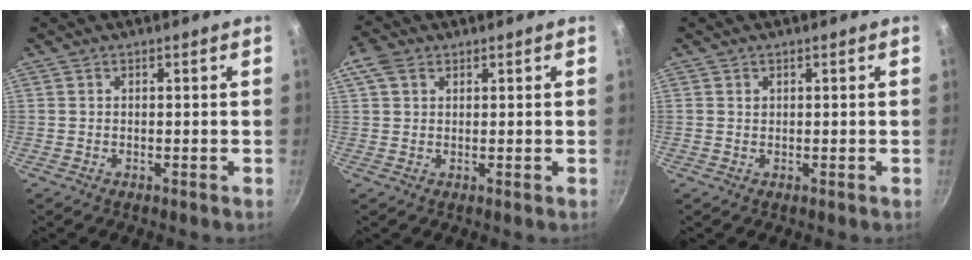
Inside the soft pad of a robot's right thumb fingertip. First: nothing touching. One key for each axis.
{"total": 4.0, "fx": 1.8, "fy": 2.8, "fz": 2.2, "tx": -0.040, "ty": 0.004, "tz": 0.030}
{"total": 0.5, "fx": 0.2, "fy": 0.5, "fz": 0.1, "tx": 0.001, "ty": 0.002, "tz": 0.003}